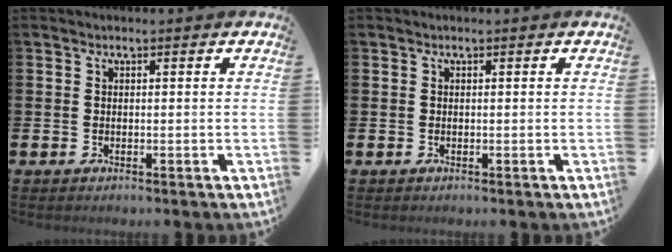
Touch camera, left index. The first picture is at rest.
{"total": 0.0}